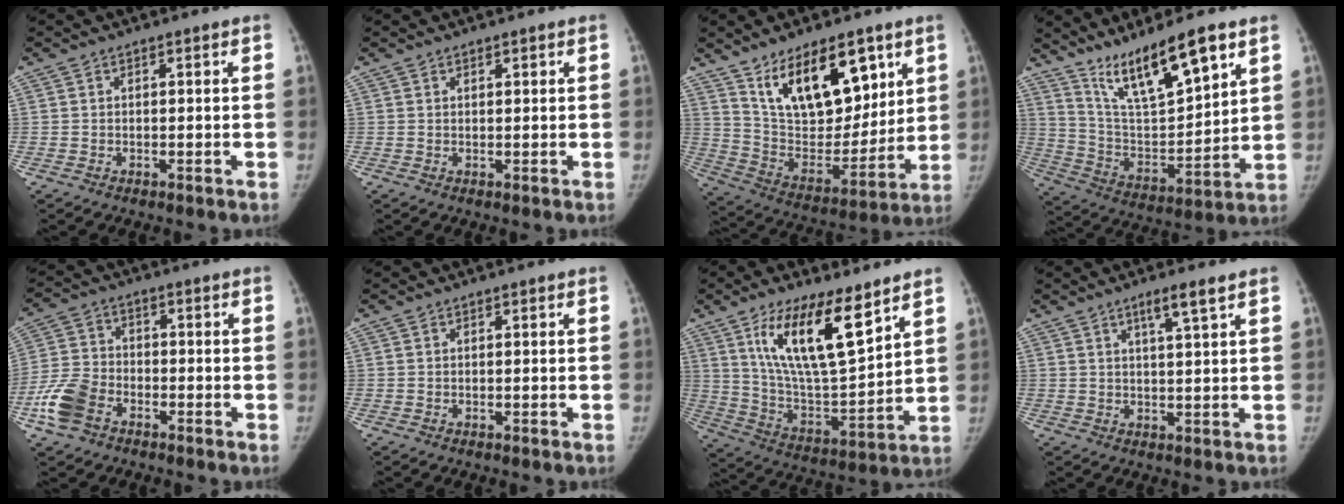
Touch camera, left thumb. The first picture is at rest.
{"total": 0.7, "force": [0.5, 0.3, 0.4], "torque": [-0.003, -0.003, 0.008]}
{"total": 20.7, "force": [11.0, 10.3, 14.2], "torque": [-0.173, -0.060, 0.204]}
{"total": 16.6, "force": [11.3, 3.6, 11.6], "torque": [-0.185, -0.062, 0.219]}
{"total": 9.0, "force": [-4.5, 5.9, 5.0], "torque": [-0.109, 0.018, -0.093]}
{"total": 0.0}
{"total": 18.2, "force": [10.1, 5.7, 14.0], "torque": [-0.224, -0.058, 0.195]}
{"total": 4.3, "force": [2.6, 0.1, 3.5], "torque": [-0.062, -0.016, 0.048]}